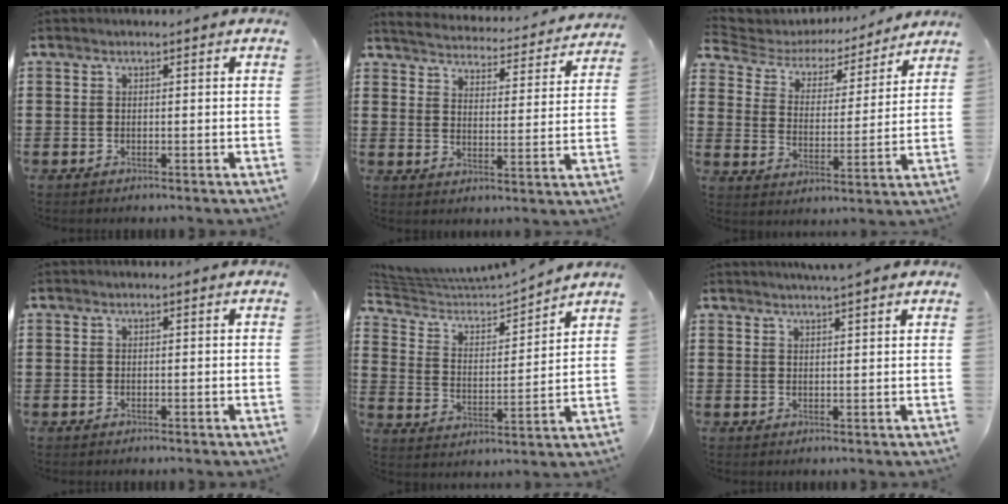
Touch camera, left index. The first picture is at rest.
{"total": 4.0, "force": [4.0, -0.4, 0.1], "torque": [-0.028, -0.038, 0.064]}
{"total": 4.5, "force": [4.1, 1.3, 1.1], "torque": [-0.048, -0.027, 0.063]}
{"total": 0.0}
{"total": 5.2, "force": [4.9, 0.6, 1.5], "torque": [-0.059, -0.040, 0.078]}
{"total": 2.4, "force": [2.3, -0.2, 0.9], "torque": [-0.022, -0.001, 0.043]}